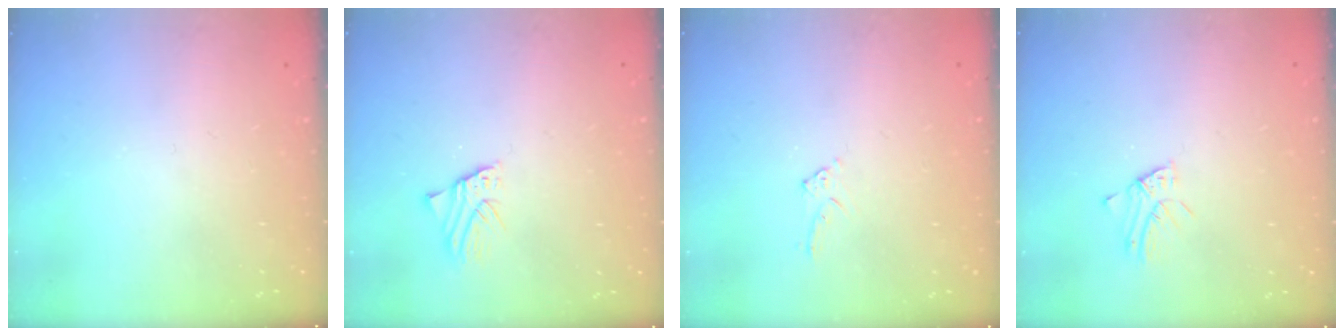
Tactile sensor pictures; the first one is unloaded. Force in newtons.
{"total": 1.9, "press": 1.9, "slide": 0.2}
{"total": 4.8, "press": 4.8, "slide": 0.5}
{"total": 2.1, "press": 2.1, "slide": 0.1}